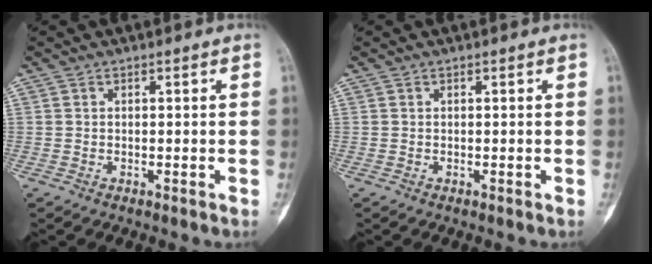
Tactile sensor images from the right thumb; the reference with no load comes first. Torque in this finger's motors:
{"motor_torque": [-0.01, -0.01, 0.00, 0.00, 0.01]}